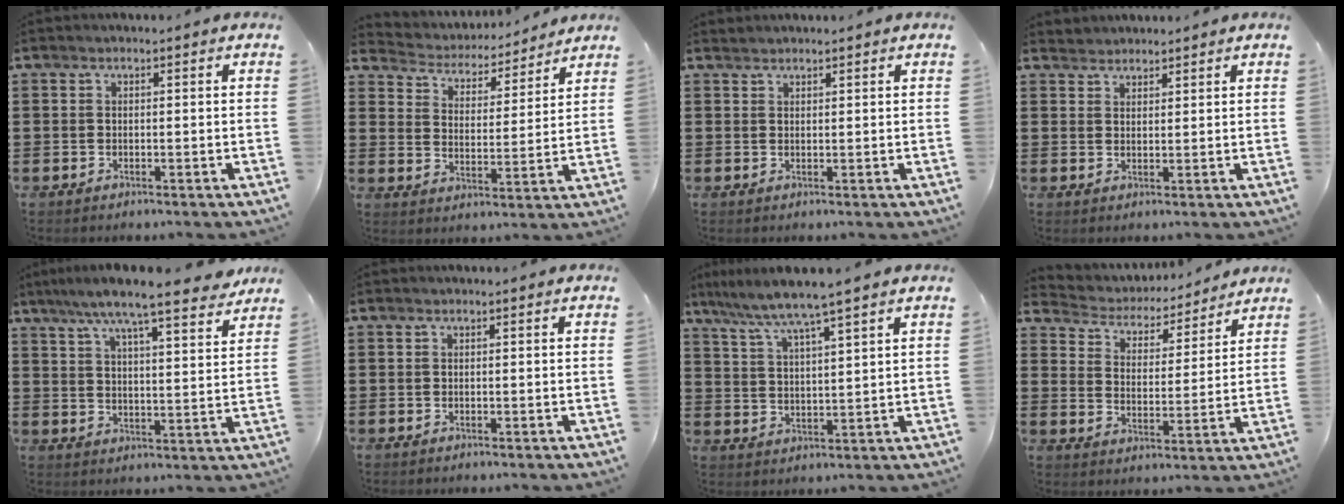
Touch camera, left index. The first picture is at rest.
{"total": 4.3, "force": [4.3, 0.7, 0.1], "torque": [-0.030, -0.033, 0.069]}
{"total": 1.0, "force": [1.0, 0.1, -0.1], "torque": [-0.001, 0.000, 0.020]}
{"total": 1.9, "force": [1.8, 0.5, -0.4], "torque": [0.003, 0.004, 0.036]}
{"total": 8.4, "force": [7.2, 0.2, 4.3], "torque": [-0.102, -0.032, 0.122]}
{"total": 0.0}
{"total": 5.8, "force": [4.9, -0.6, 3.0], "torque": [-0.078, -0.027, 0.080]}
{"total": 4.2, "force": [4.1, 0.7, 0.1], "torque": [-0.030, -0.032, 0.065]}